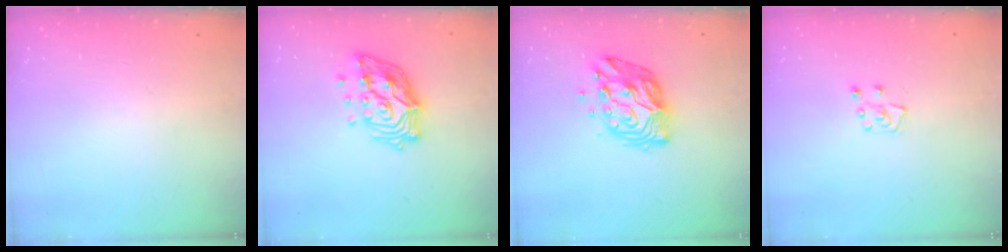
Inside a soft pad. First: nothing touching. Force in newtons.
{"total": 14.9, "press": 14.8, "slide": 1.7}
{"total": 11.7, "press": 11.7, "slide": 1.1}
{"total": 6.4, "press": 6.3, "slide": 0.5}